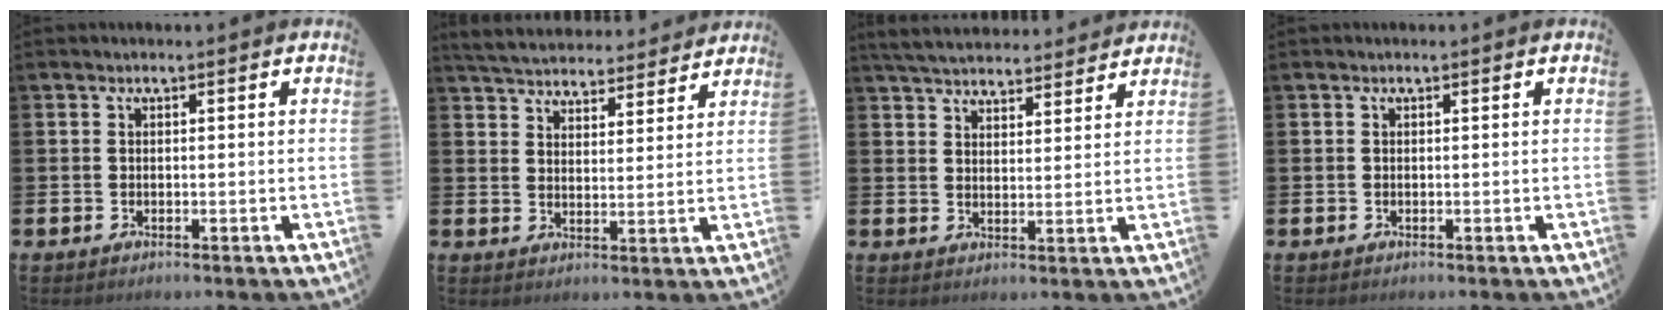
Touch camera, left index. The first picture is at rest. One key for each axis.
{"total": 5.4, "fx": 5.3, "fy": 1.1, "fz": 0.2, "tx": -0.027, "ty": -0.035, "tz": 0.094}
{"total": 5.4, "fx": 5.3, "fy": 1.0, "fz": 0.7, "tx": -0.033, "ty": -0.026, "tz": 0.096}
{"total": 0.0}